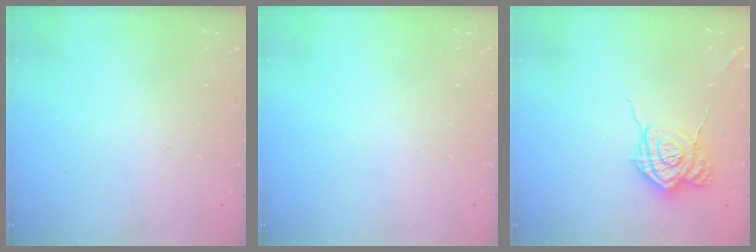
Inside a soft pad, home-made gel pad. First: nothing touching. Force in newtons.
{"total": 0.0}
{"total": 14.0, "press": 13.9, "slide": 0.8}